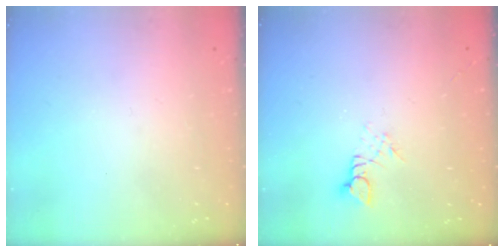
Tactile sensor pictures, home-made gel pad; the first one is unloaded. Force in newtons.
{"total": 3.0, "press": 3.0, "slide": 0.3}